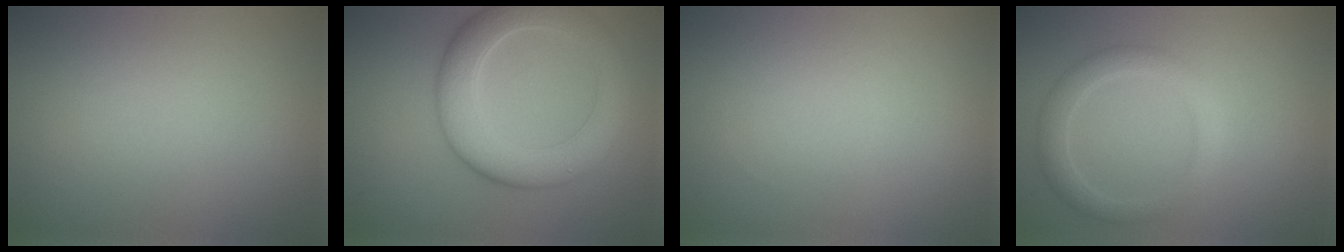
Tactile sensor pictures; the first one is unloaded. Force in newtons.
{"total": 6.5, "press": 6.5, "slide": 0.7}
{"total": 0.0}
{"total": 2.8, "press": 2.8, "slide": 0.1}